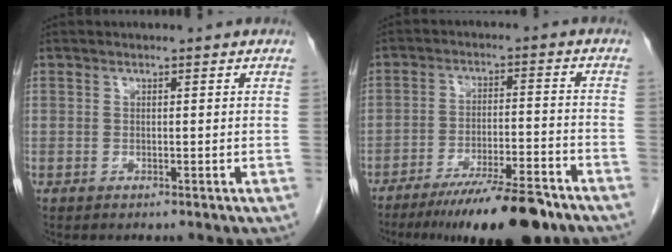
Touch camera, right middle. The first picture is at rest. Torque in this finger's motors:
{"motor_torque": [1.08, -1.06, 0.27, 0.12]}